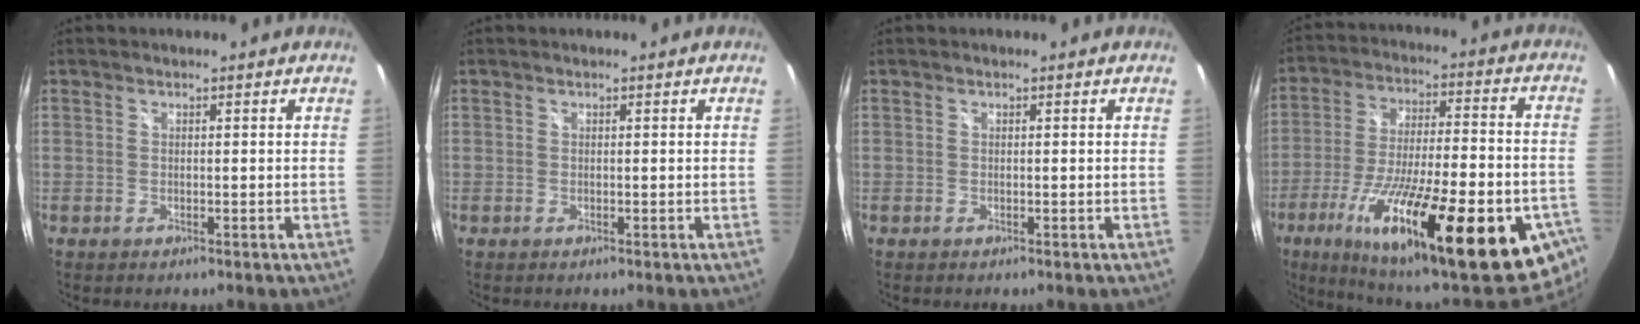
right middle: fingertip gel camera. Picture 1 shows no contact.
{"total": 0.0}
{"total": 0.0}
{"total": 34.2, "force": [-17.2, 7.9, 28.5], "torque": [-0.456, -0.055, -0.261]}